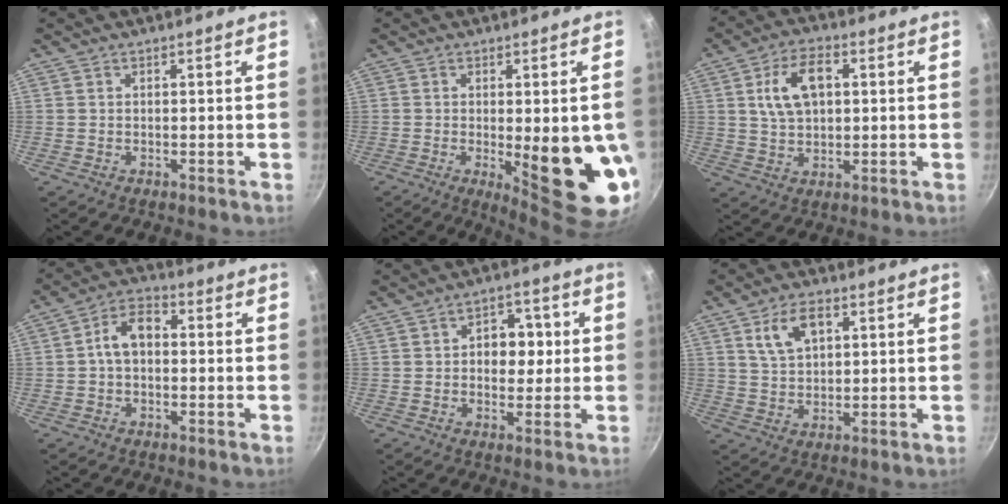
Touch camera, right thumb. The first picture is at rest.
{"total": 17.5, "force": [-3.5, 5.3, 16.3], "torque": [-0.162, -0.018, -0.021]}
{"total": 9.7, "force": [2.3, 5.8, 7.5], "torque": [-0.124, 0.006, 0.042]}
{"total": 7.3, "force": [0.1, 4.8, 5.5], "torque": [-0.087, 0.026, -0.009]}
{"total": 7.6, "force": [0.9, 5.2, 5.5], "torque": [-0.036, 0.009, 0.008]}
{"total": 7.4, "force": [3.1, 4.2, 5.2], "torque": [-0.083, -0.007, 0.061]}